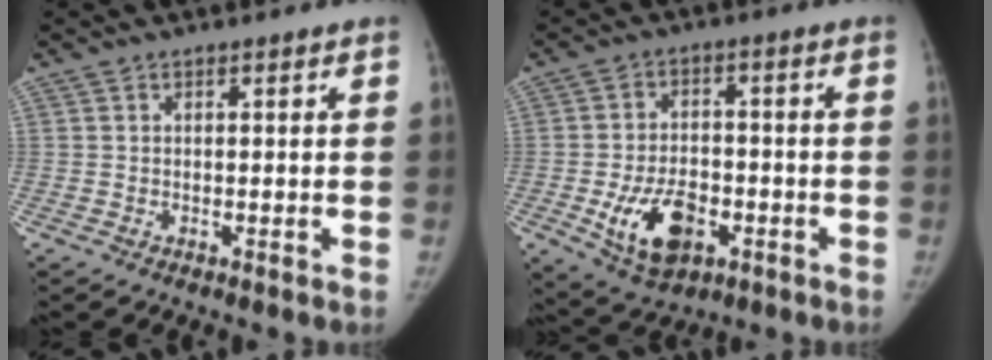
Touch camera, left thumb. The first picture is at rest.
{"total": 11.5, "force": [-4.0, 7.0, 8.1], "torque": [-0.125, 0.011, -0.058]}